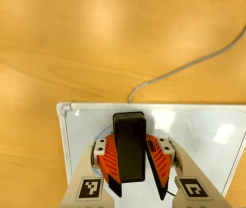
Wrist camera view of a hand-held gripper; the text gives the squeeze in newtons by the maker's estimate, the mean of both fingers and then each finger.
{"total": 12.4, "left": 14.4, "right": 10.4}